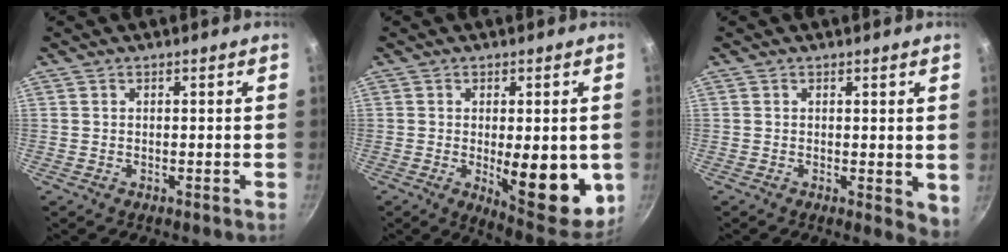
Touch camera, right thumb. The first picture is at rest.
{"total": 14.9, "force": [-1.7, 5.9, 13.6], "torque": [-0.144, -0.019, -0.011]}
{"total": 3.7, "force": [0.5, 2.0, 3.1], "torque": [-0.032, -0.007, 0.006]}